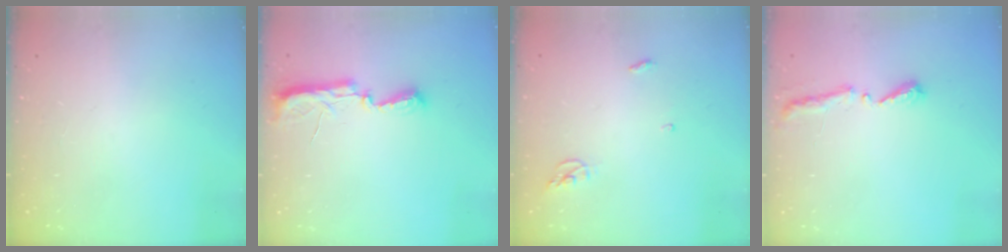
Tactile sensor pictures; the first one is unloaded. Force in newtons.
{"total": 9.4, "press": 8.3, "slide": 4.5}
{"total": 3.8, "press": 3.7, "slide": 0.2}
{"total": 5.1, "press": 5.0, "slide": 0.6}